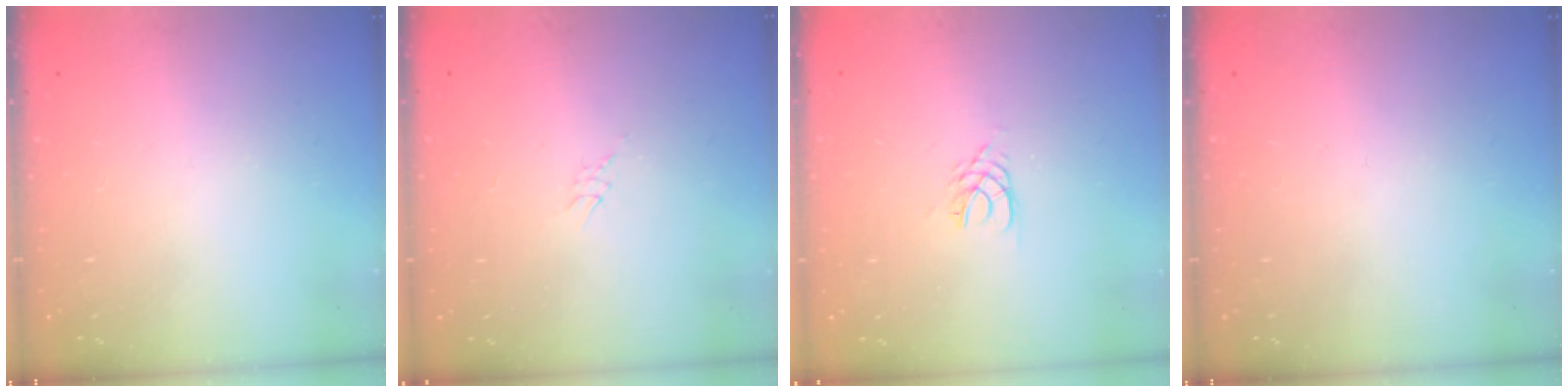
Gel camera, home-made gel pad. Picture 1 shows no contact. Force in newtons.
{"total": 2.6, "press": 2.6, "slide": 0.2}
{"total": 3.0, "press": 2.9, "slide": 0.4}
{"total": 0.0}